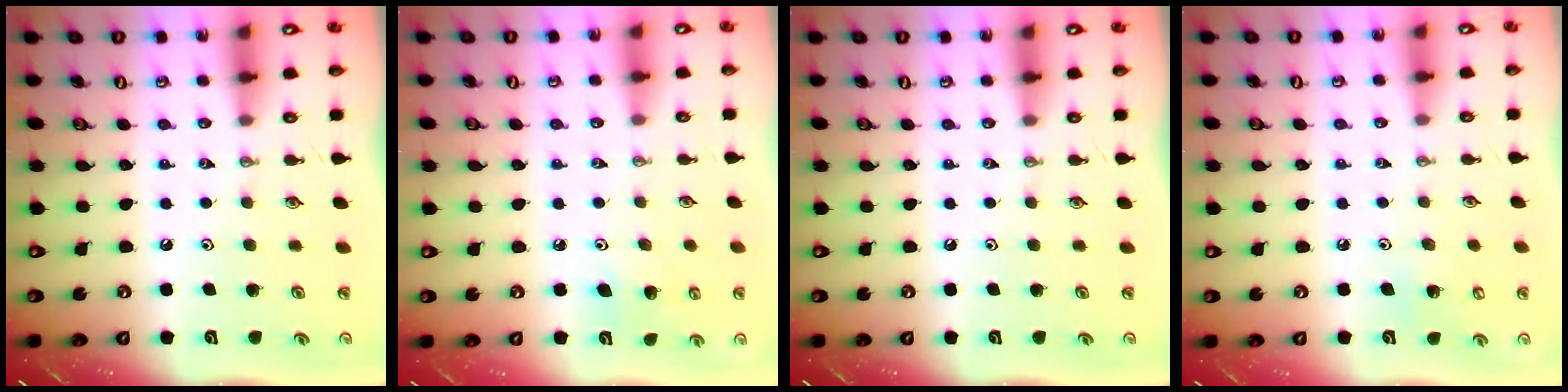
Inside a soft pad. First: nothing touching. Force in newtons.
{"total": 6.6, "press": 6.5, "slide": 1.2}
{"total": 0.0}
{"total": 6.1, "press": 6.0, "slide": 0.4}